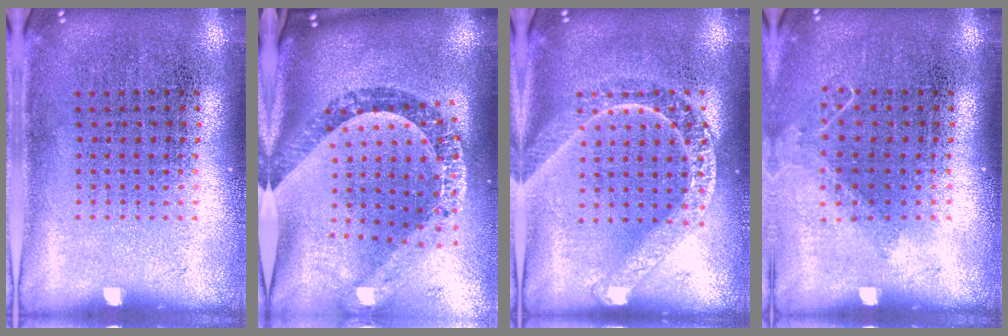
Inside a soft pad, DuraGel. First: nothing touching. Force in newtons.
{"total": 2.4, "press": 1.9, "slide": 1.5}
{"total": 1.6, "press": 1.6, "slide": 0.1}
{"total": 0.8, "press": 0.8, "slide": 0.1}